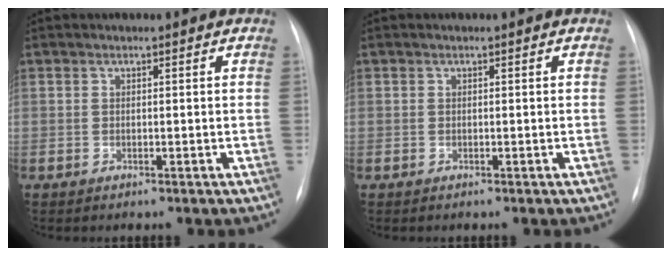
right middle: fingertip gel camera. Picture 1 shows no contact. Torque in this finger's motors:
{"motor_torque": [-0.56, 0.40, -0.16, -0.04]}